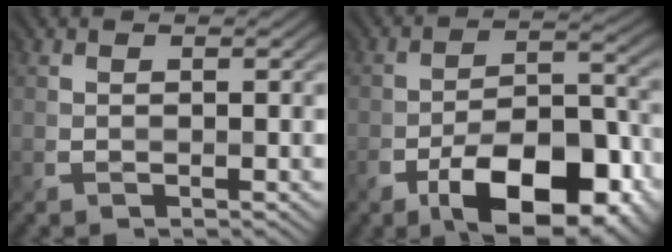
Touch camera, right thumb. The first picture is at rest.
{"total": 13.1, "force": [-6.9, 5.7, 9.5], "torque": [-0.155, -0.010, -0.117]}